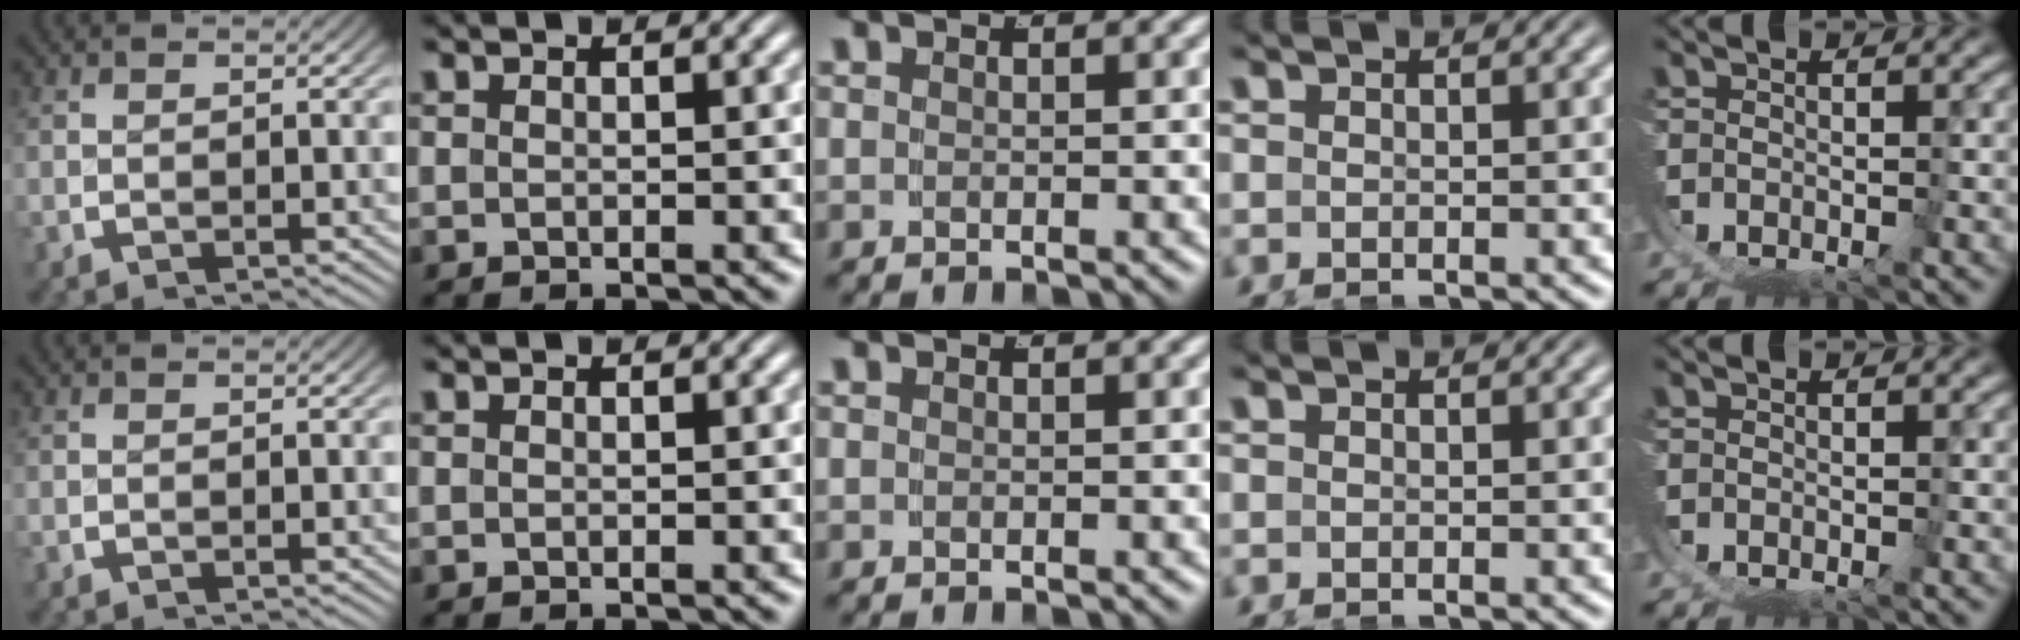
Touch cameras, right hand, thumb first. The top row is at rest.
{}